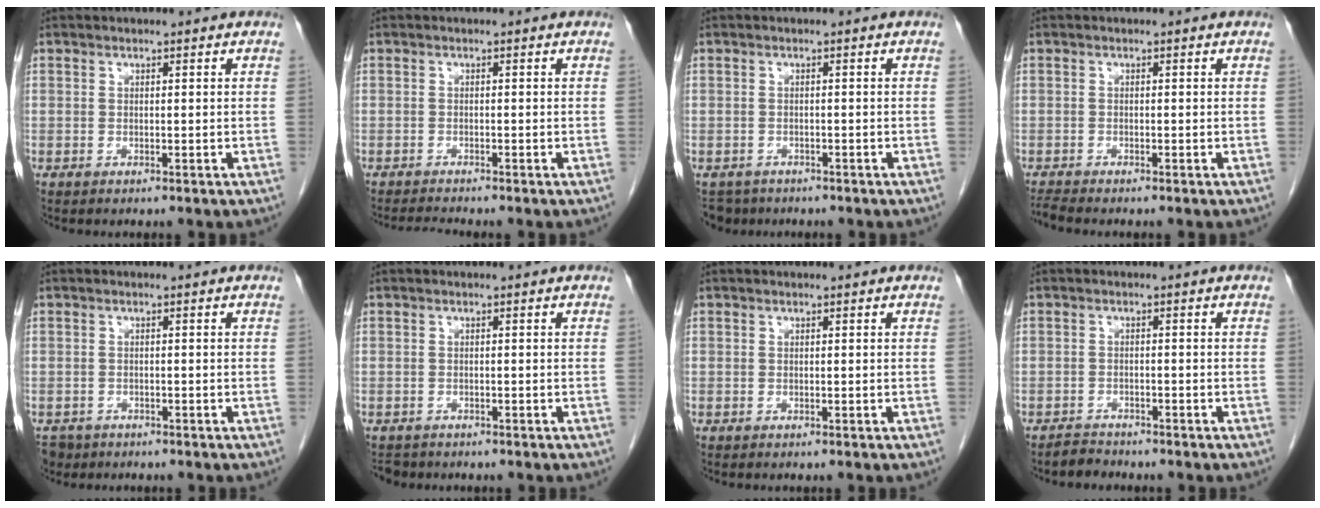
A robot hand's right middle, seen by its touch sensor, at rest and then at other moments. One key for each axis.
{"total": 1.9, "fx": -1.7, "fy": -0.8, "fz": 0.2, "tx": -0.015, "ty": -0.014, "tz": -0.033}
{"total": 3.3, "fx": -2.6, "fy": 2.0, "fz": 0.0, "tx": 0.002, "ty": 0.001, "tz": -0.041}
{"total": 1.5, "fx": -1.4, "fy": -0.7, "fz": 0.1, "tx": -0.016, "ty": -0.013, "tz": -0.029}
{"total": 3.0, "fx": -2.2, "fy": 2.1, "fz": 0.3, "tx": -0.006, "ty": 0.001, "tz": -0.035}
{"total": 2.1, "fx": -1.8, "fy": 1.1, "fz": 0.0, "tx": -0.006, "ty": -0.001, "tz": -0.027}
{"total": 0.0}
{"total": 1.8, "fx": -1.7, "fy": 0.4, "fz": -0.4, "tx": 0.001, "ty": -0.005, "tz": -0.030}